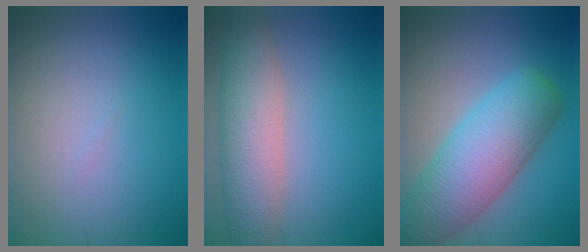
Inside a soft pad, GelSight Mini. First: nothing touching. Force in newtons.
{"total": 5.8, "press": 5.8, "slide": 0.5}
{"total": 8.4, "press": 8.4, "slide": 0.4}